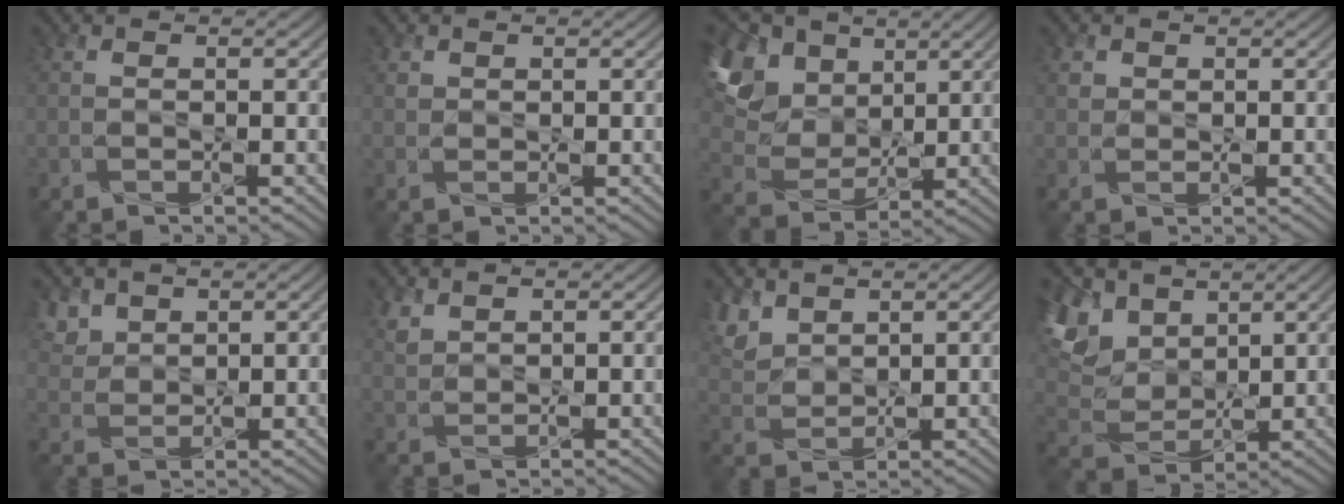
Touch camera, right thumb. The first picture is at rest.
{"total": 1.0, "force": [0.6, 0.8, 0.2], "torque": [-0.005, -0.003, 0.013]}
{"total": 14.1, "force": [6.2, 9.7, 8.2], "torque": [-0.248, 0.037, 0.113]}
{"total": 1.3, "force": [0.7, 1.1, 0.2], "torque": [-0.008, -0.003, 0.014]}
{"total": 4.3, "force": [2.6, 2.8, 1.8], "torque": [-0.059, -0.004, 0.060]}
{"total": 2.1, "force": [1.6, 1.1, 0.8], "torque": [-0.025, -0.001, 0.038]}
{"total": 5.0, "force": [3.4, 2.9, 2.4], "torque": [-0.074, -0.001, 0.074]}
{"total": 11.8, "force": [6.3, 7.3, 6.9], "torque": [-0.211, 0.020, 0.122]}